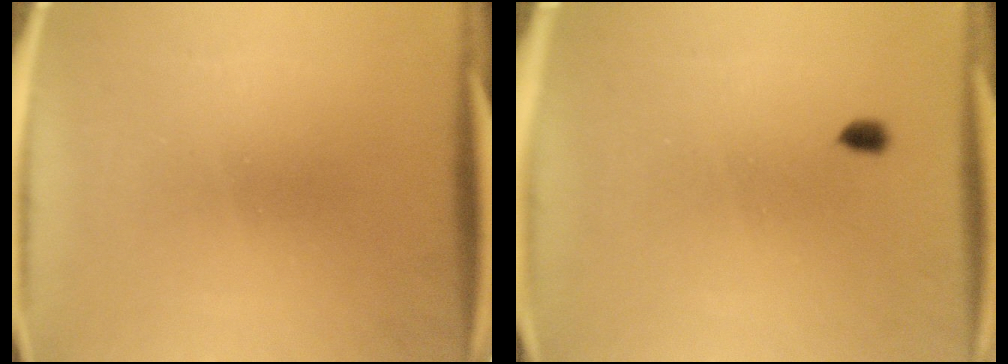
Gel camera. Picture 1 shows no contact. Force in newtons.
{"total": 1.2}